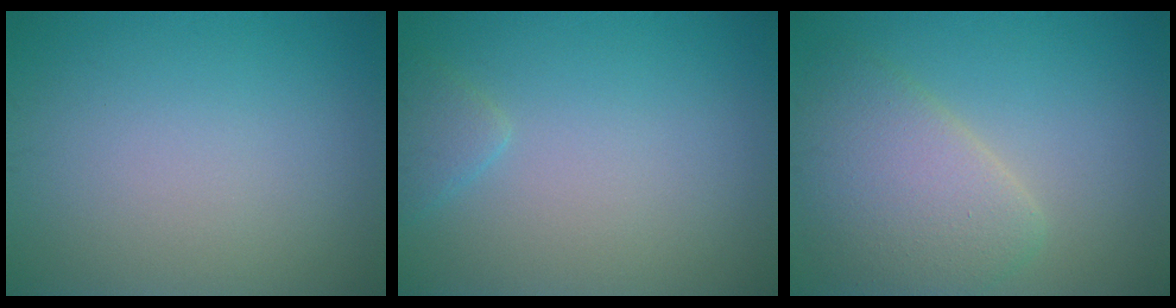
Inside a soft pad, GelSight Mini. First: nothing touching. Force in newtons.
{"total": 1.4, "press": 1.4, "slide": 0.2}
{"total": 5.5, "press": 5.5, "slide": 0.3}